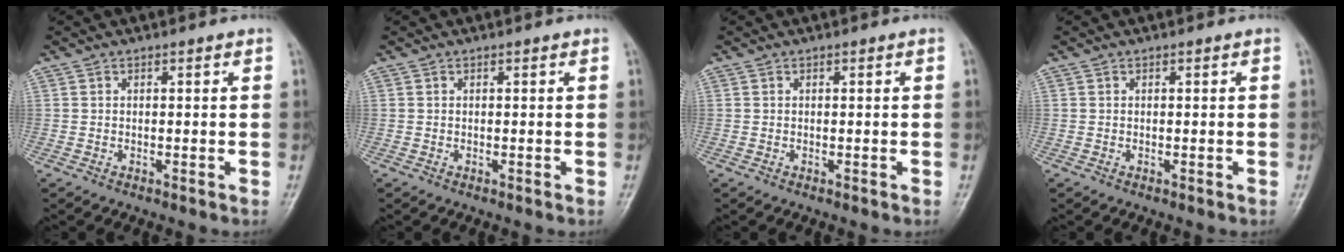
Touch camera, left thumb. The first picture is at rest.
{"total": 0.0}
{"total": 0.0}
{"total": 0.0}